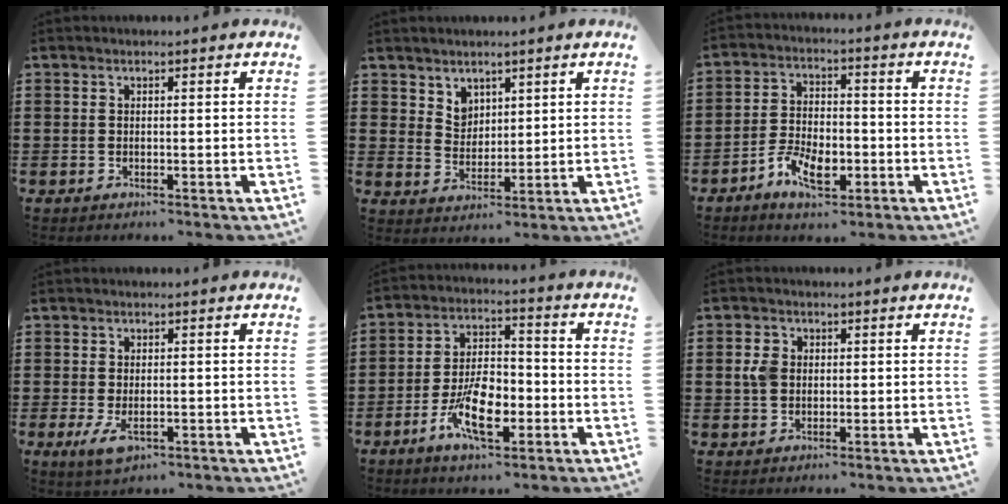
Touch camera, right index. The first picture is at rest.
{"total": 3.8, "force": [2.9, 2.4, 0.4], "torque": [-0.020, 0.001, 0.056]}
{"total": 7.0, "force": [-3.4, 3.6, 4.8], "torque": [-0.105, 0.006, -0.066]}
{"total": 3.2, "force": [-0.8, 1.6, 2.6], "torque": [-0.061, -0.005, -0.018]}
{"total": 9.7, "force": [-3.9, 4.8, 7.5], "torque": [-0.145, -0.001, -0.071]}
{"total": 3.2, "force": [0.4, 2.6, 1.9], "torque": [-0.053, 0.009, 0.002]}